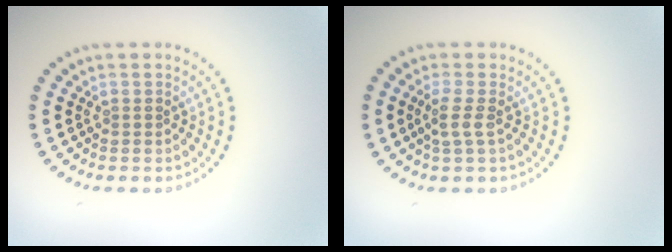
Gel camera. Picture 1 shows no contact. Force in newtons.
{"total": 1.5, "press": 1.3, "slide": 0.9}